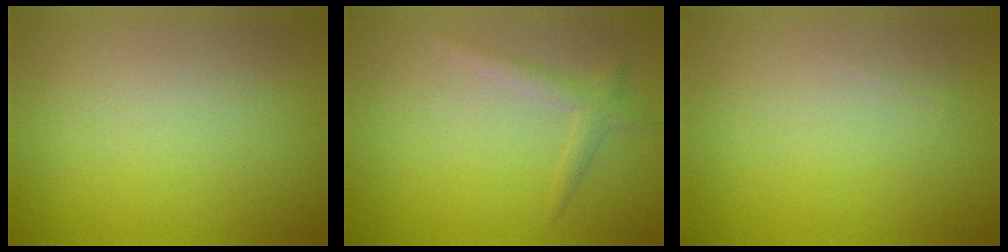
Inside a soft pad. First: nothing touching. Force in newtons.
{"total": 1.6, "press": 1.6, "slide": 0.1}
{"total": 0.0}